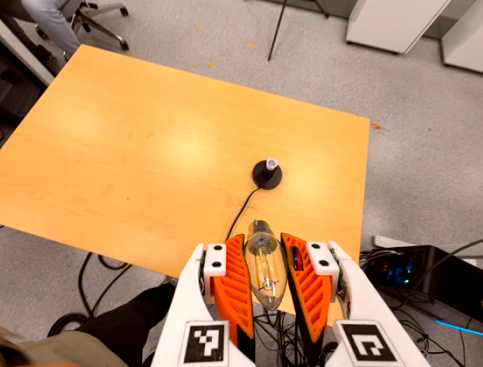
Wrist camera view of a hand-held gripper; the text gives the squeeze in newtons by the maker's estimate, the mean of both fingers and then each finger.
{"total": 20.1, "left": 21.8, "right": 18.5}